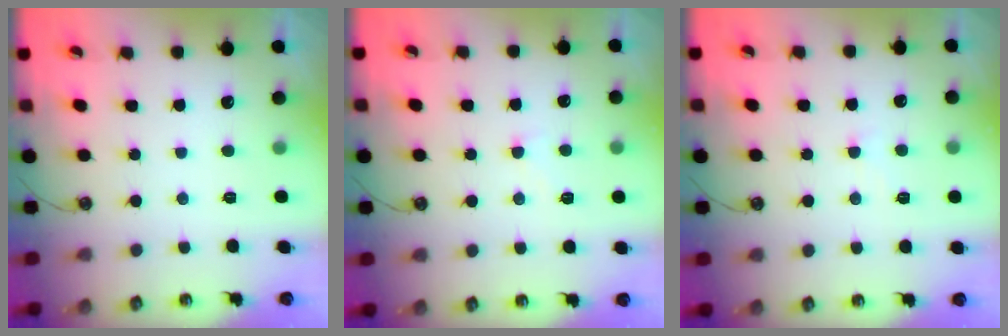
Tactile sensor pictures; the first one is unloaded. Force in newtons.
{"total": 1.0, "press": 0.8, "slide": 0.6}
{"total": 0.5, "press": 0.3, "slide": 0.4}